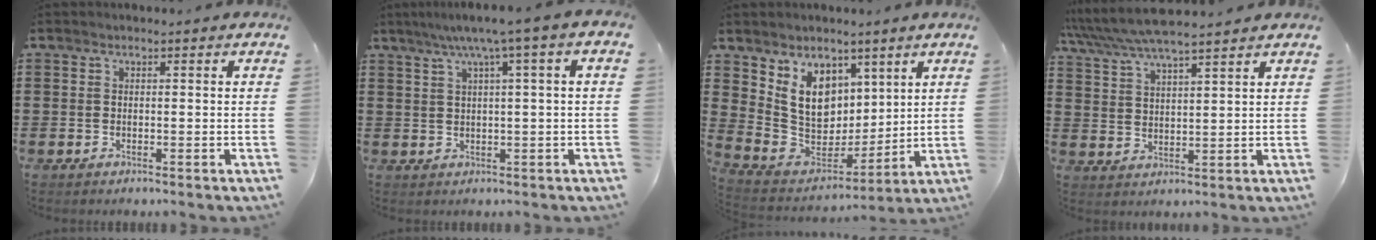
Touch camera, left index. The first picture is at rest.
{"total": 4.5, "force": [1.4, -0.5, 4.2], "torque": [-0.085, -0.006, 0.017]}
{"total": 10.0, "force": [5.0, 7.7, 3.9], "torque": [-0.120, -0.024, 0.103]}
{"total": 5.8, "force": [5.3, 0.3, 2.3], "torque": [-0.062, -0.021, 0.092]}